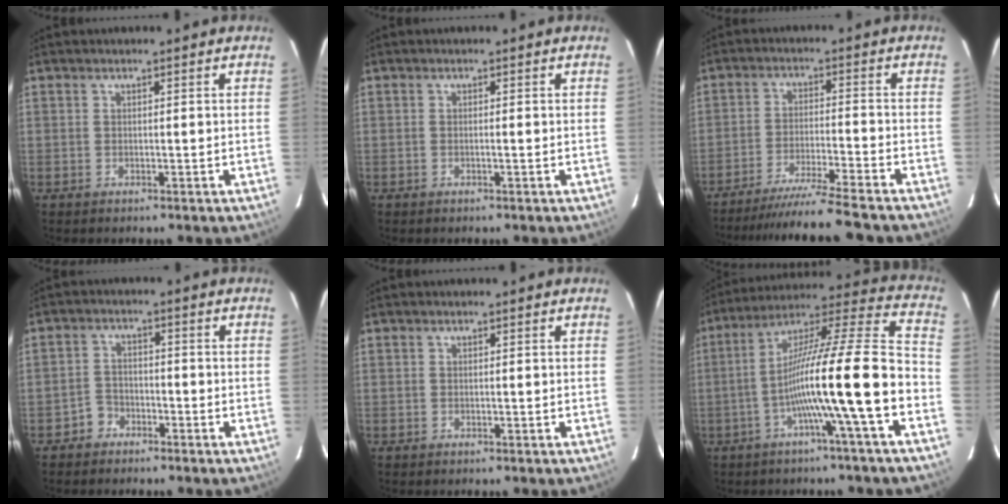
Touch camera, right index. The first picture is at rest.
{"total": 0.6, "force": [-0.2, 0.1, 0.6], "torque": [-0.013, 0.001, -0.003]}
{"total": 13.1, "force": [-11.6, -1.3, 5.9], "torque": [-0.076, -0.029, -0.185]}
{"total": 3.3, "force": [-2.2, 2.4, 0.6], "torque": [-0.014, 0.009, -0.044]}
{"total": 0.0}
{"total": 18.3, "force": [-5.7, -1.0, 17.3], "torque": [-0.287, 0.017, -0.104]}